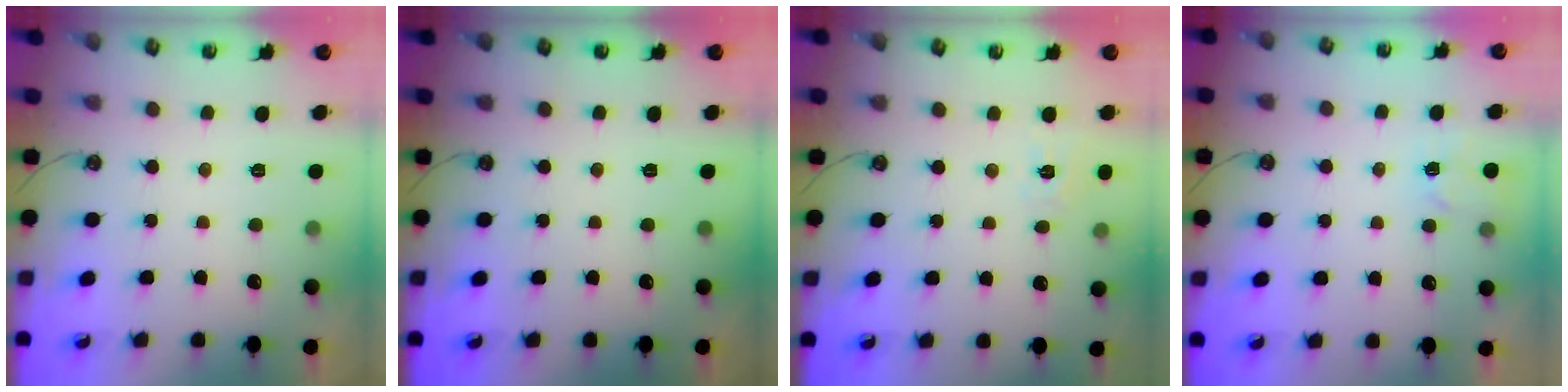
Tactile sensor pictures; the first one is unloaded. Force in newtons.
{"total": 0.0}
{"total": 5.8, "press": 5.8, "slide": 0.5}
{"total": 3.7, "press": 3.7, "slide": 0.6}